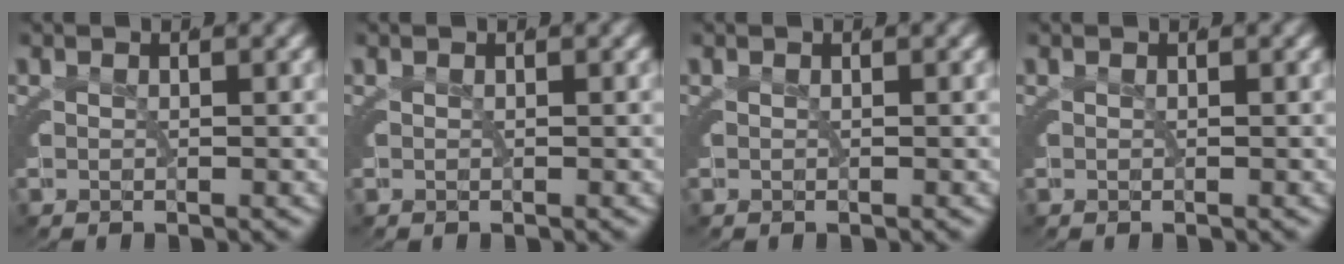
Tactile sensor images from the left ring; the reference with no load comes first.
{"total": 0.0}
{"total": 0.0}
{"total": 0.0}